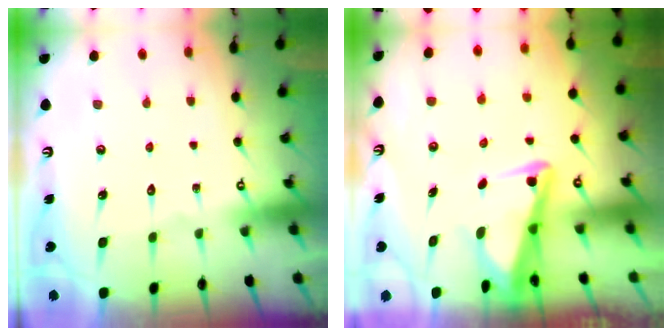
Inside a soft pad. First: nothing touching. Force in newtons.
{"total": 3.8, "press": 3.7, "slide": 1.0}